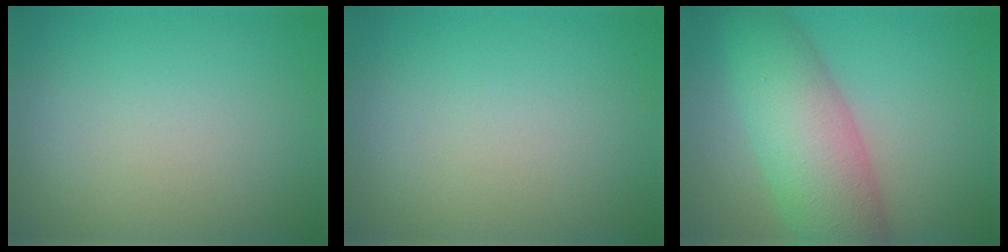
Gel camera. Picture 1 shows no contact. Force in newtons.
{"total": 0.0}
{"total": 8.4, "press": 8.4, "slide": 0.2}